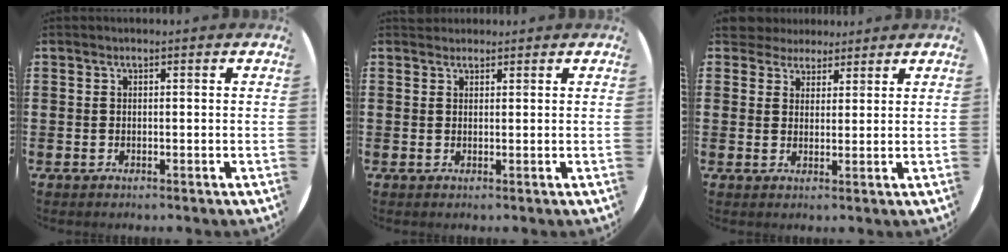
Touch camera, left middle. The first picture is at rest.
{"total": 1.0, "force": [0.9, 0.3, -0.1], "torque": [0.000, 0.002, 0.019]}
{"total": 3.8, "force": [3.5, 1.6, 0.0], "torque": [-0.014, 0.001, 0.067]}